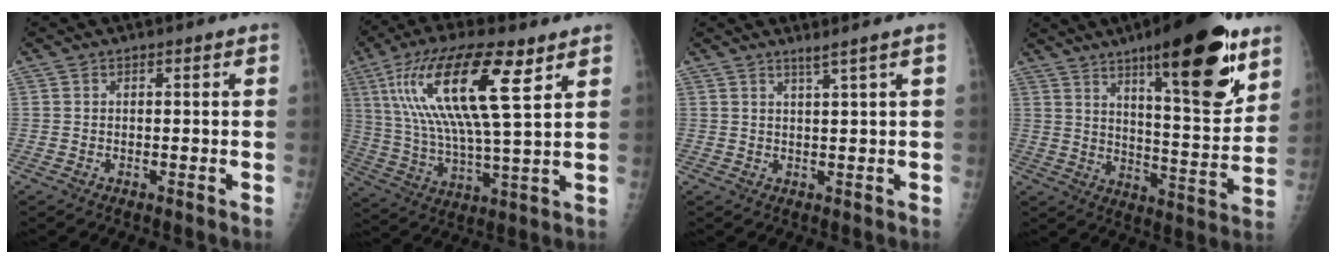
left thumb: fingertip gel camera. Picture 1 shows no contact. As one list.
[{"total": 20.3, "force": [8.6, 4.8, 17.8], "torque": [-0.347, -0.017, 0.152]}, {"total": 2.2, "force": [1.4, -1.0, 1.3], "torque": [-0.034, -0.019, 0.032]}, {"total": 21.7, "force": [12.6, 5.5, 16.8], "torque": [-0.214, -0.069, 0.192]}]